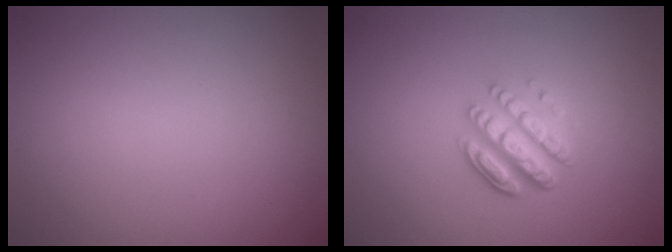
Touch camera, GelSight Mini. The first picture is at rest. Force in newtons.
{"total": 4.3, "press": 3.3, "slide": 2.7}